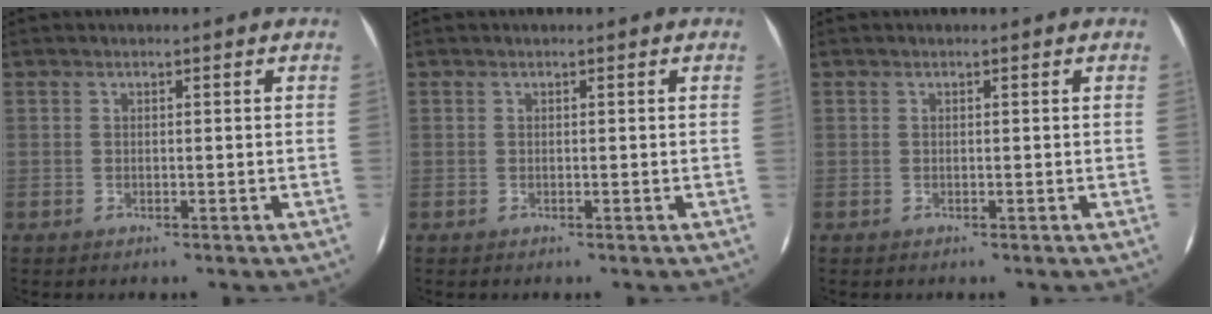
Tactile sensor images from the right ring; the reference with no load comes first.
{"total": 0.0}
{"total": 0.0}